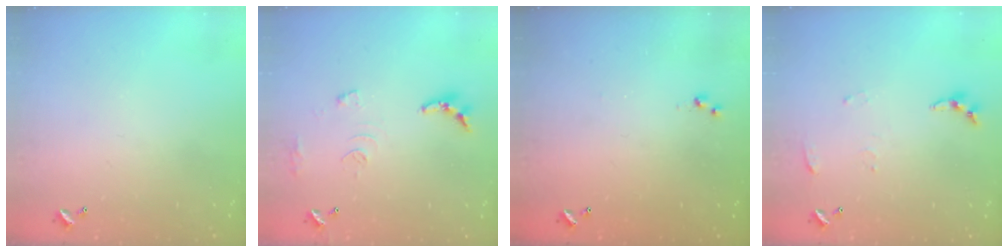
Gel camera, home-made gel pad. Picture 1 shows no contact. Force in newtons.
{"total": 10.1, "press": 10.0, "slide": 0.8}
{"total": 3.0, "press": 3.0, "slide": 0.4}
{"total": 4.3, "press": 4.3, "slide": 0.5}